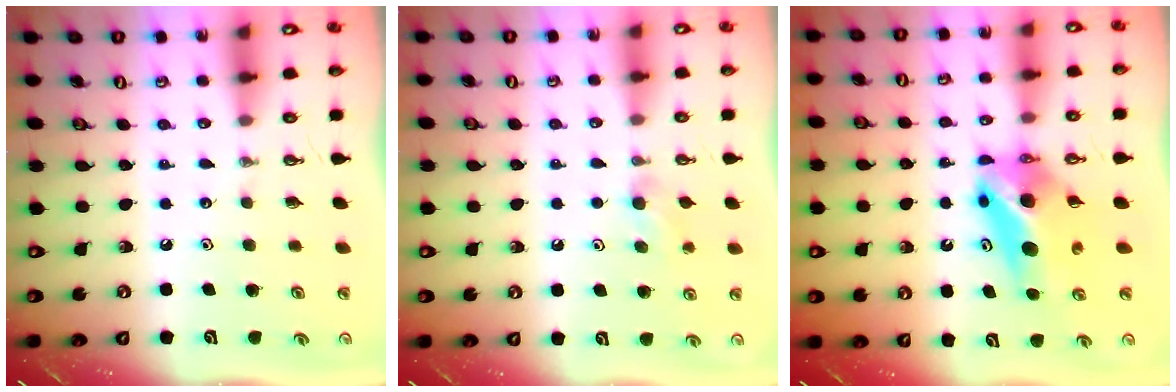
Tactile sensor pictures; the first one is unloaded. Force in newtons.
{"total": 5.4, "press": 5.2, "slide": 1.4}
{"total": 9.2, "press": 6.0, "slide": 6.9}